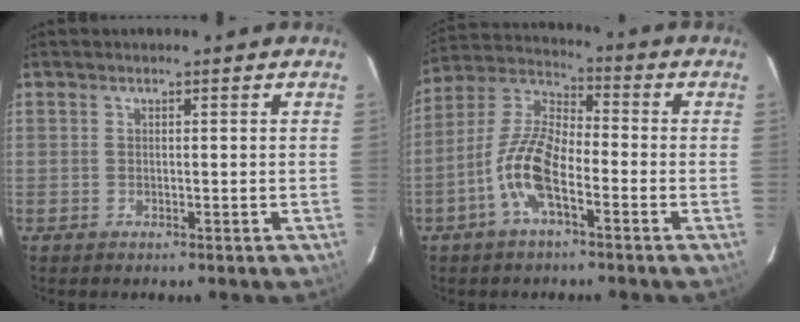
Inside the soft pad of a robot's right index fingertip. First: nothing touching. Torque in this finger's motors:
{"motor_torque": [0.46, -0.41, 0.35, 0.19]}